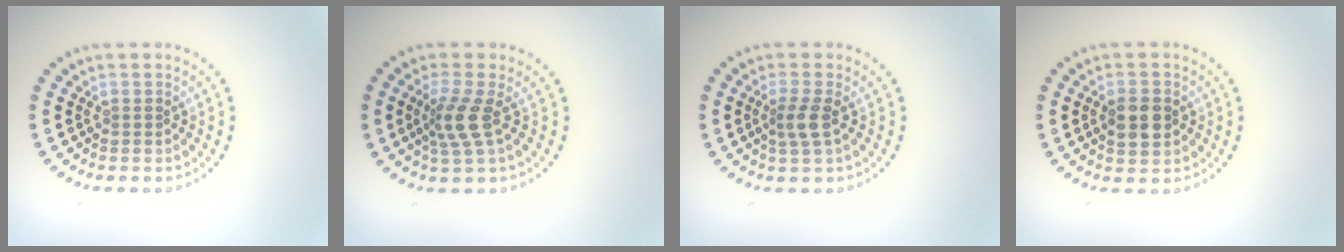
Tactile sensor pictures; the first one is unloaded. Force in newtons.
{"total": 2.8, "press": 2.0, "slide": 2.0}
{"total": 2.1, "press": 1.7, "slide": 1.2}
{"total": 3.2, "press": 3.2, "slide": 0.2}